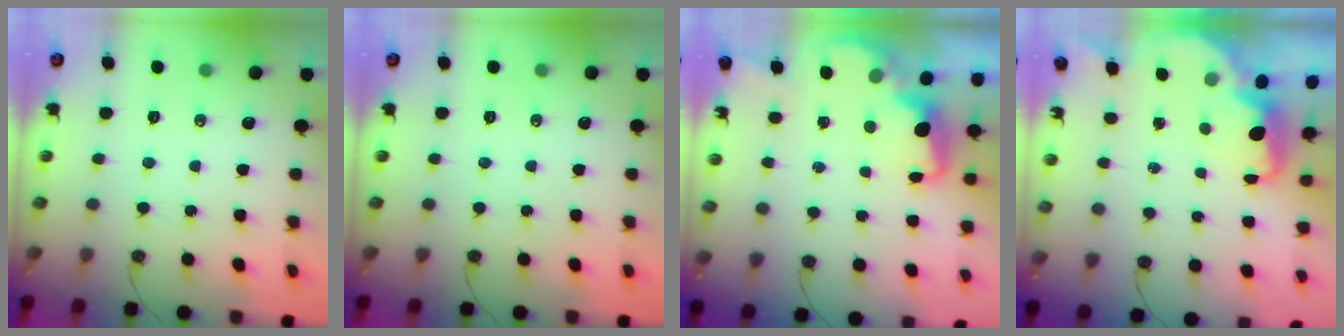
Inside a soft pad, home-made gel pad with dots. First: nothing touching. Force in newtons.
{"total": 0.0}
{"total": 2.3, "press": 2.2, "slide": 0.6}
{"total": 2.2, "press": 2.1, "slide": 0.7}